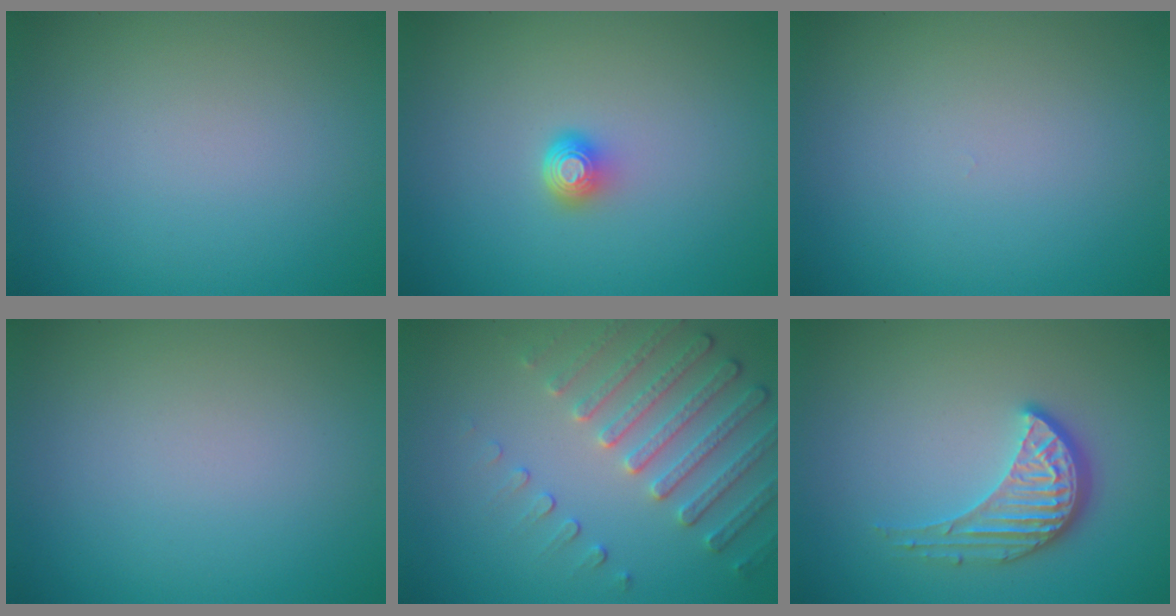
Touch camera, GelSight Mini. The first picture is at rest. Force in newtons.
{"total": 1.6, "press": 1.2, "slide": 1.1}
{"total": 0.0}
{"total": 0.0}
{"total": 4.7, "press": 3.7, "slide": 2.9}
{"total": 3.8, "press": 3.1, "slide": 2.2}